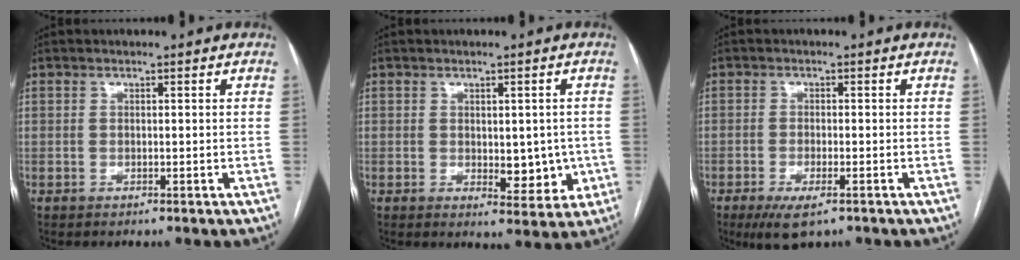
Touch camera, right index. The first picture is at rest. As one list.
[{"total": 6.3, "force": [-0.7, 3.2, 5.4], "torque": [-0.057, -0.001, 0.002]}, {"total": 5.2, "force": [-3.2, 1.5, 3.9], "torque": [-0.070, -0.011, -0.048]}]